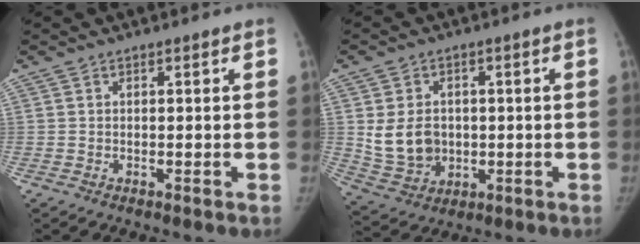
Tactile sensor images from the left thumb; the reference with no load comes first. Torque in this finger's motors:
{"motor_torque": [-0.18, 0.40, 0.13, -0.11, 0.04]}